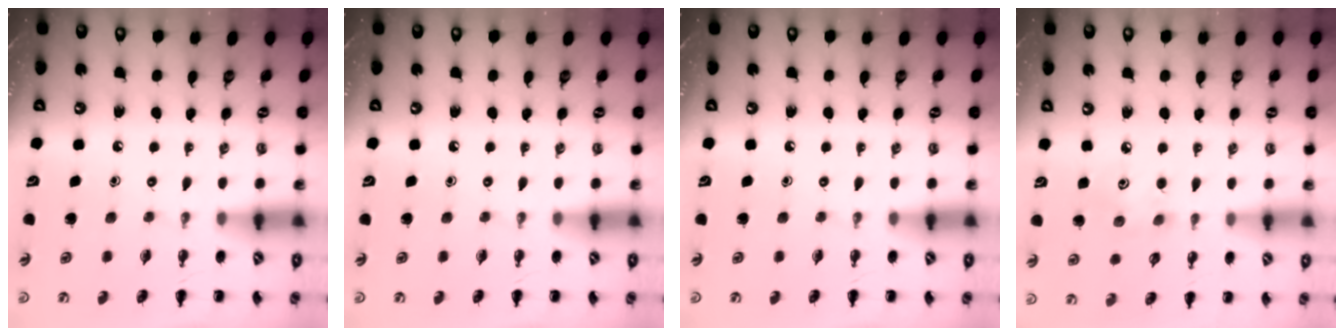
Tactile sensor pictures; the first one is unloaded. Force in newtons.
{"total": 0.0}
{"total": 0.0}
{"total": 3.5, "press": 3.4, "slide": 1.0}